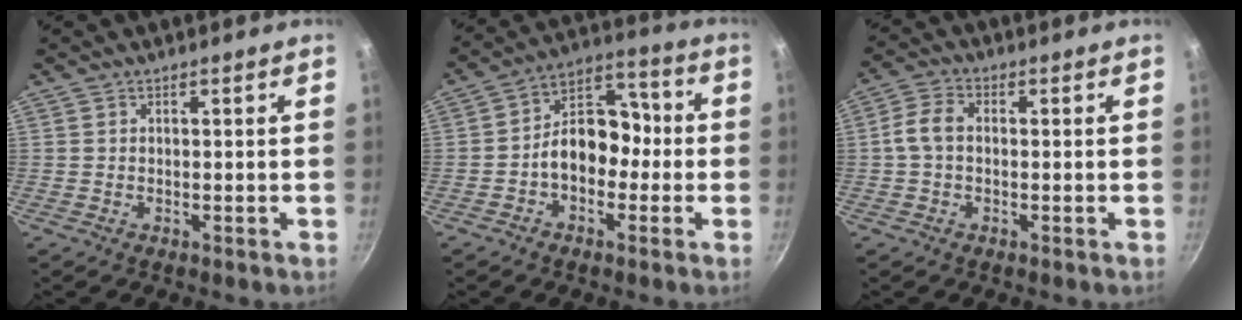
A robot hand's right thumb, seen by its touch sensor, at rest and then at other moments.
{"total": 11.4, "force": [-1.9, 7.9, 8.0], "torque": [-0.098, 0.049, -0.046]}
{"total": 5.0, "force": [-0.2, 3.3, 3.7], "torque": [-0.075, 0.016, -0.010]}